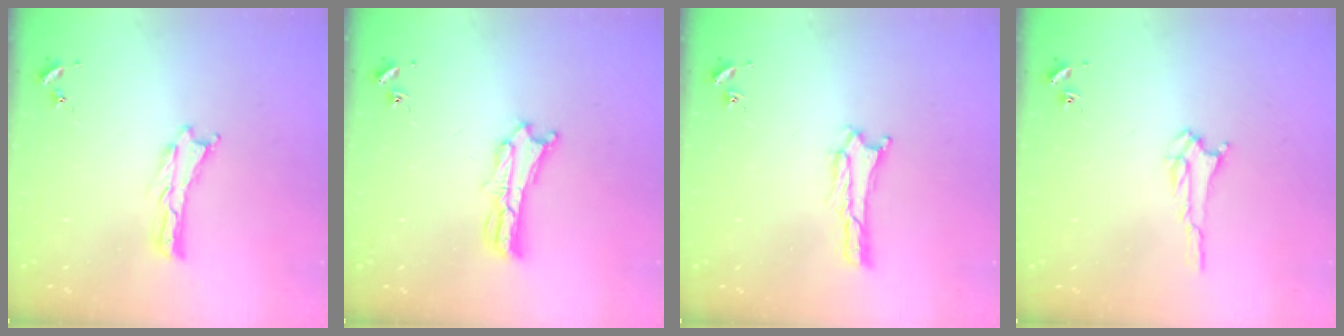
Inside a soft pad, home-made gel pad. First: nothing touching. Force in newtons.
{"total": 2.5, "press": 2.5, "slide": 0.2}
{"total": 0.8, "press": 0.8, "slide": 0.1}
{"total": 2.6, "press": 2.6, "slide": 0.4}